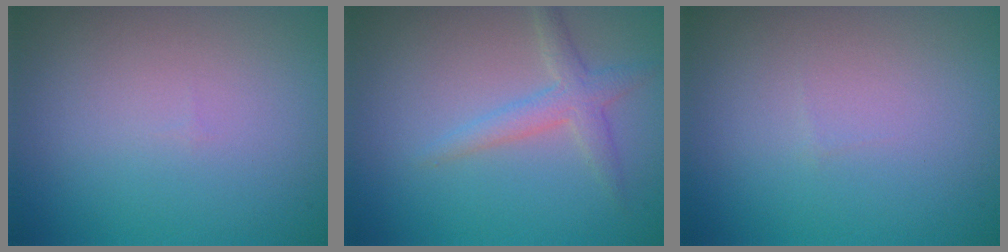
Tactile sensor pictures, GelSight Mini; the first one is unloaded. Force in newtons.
{"total": 2.3, "press": 2.3, "slide": 0.0}
{"total": 0.0}